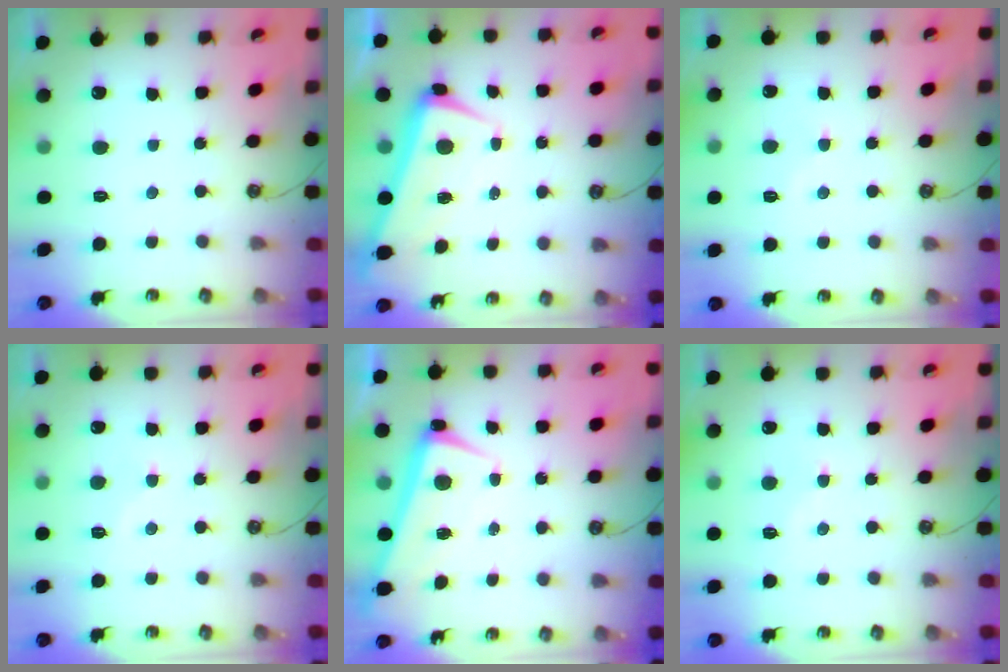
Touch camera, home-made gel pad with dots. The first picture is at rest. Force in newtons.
{"total": 2.0, "press": 1.9, "slide": 0.6}
{"total": 4.2, "press": 4.2, "slide": 0.2}
{"total": 2.8, "press": 2.7, "slide": 0.7}
{"total": 1.2, "press": 0.9, "slide": 0.9}
{"total": 0.7, "press": 0.6, "slide": 0.4}